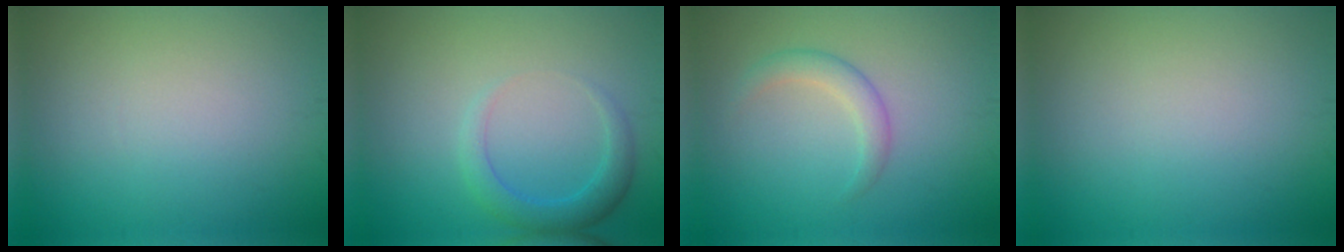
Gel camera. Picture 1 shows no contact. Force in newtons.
{"total": 2.6, "press": 2.6, "slide": 0.2}
{"total": 2.0, "press": 2.0, "slide": 0.1}
{"total": 0.0}